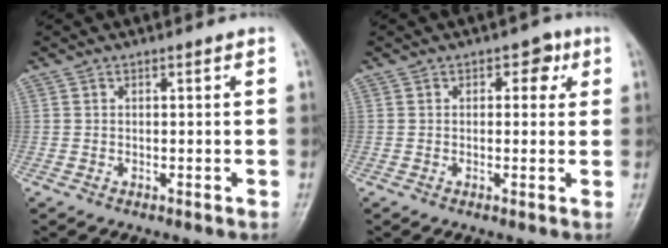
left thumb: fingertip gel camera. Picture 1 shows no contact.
{"total": 3.1, "force": [1.1, 2.2, 1.8], "torque": [0.003, 0.000, 0.006]}